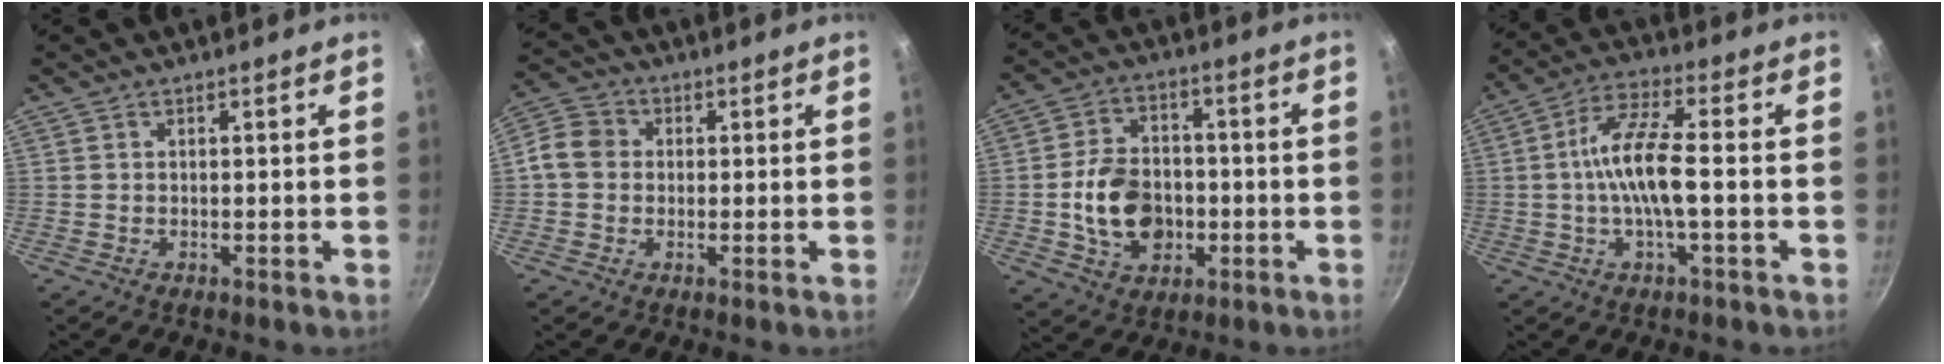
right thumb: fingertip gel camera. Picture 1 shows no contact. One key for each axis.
{"total": 6.2, "fx": 0.1, "fy": 5.4, "fz": 3.0, "tx": -0.037, "ty": 0.013, "tz": -0.019}
{"total": 12.7, "fx": -2.1, "fy": 9.4, "fz": 8.2, "tx": -0.120, "ty": 0.021, "tz": -0.033}
{"total": 10.2, "fx": -1.2, "fy": 2.6, "fz": 9.8, "tx": -0.187, "ty": 0.027, "tz": -0.034}